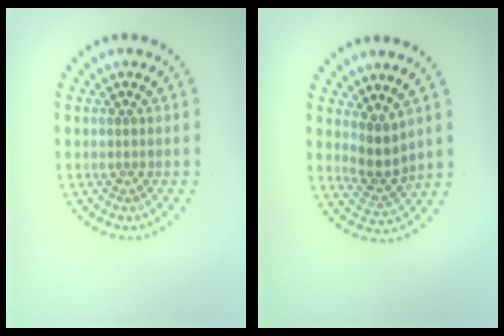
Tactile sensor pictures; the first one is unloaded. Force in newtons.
{"total": 2.7, "press": 2.1, "slide": 1.7}